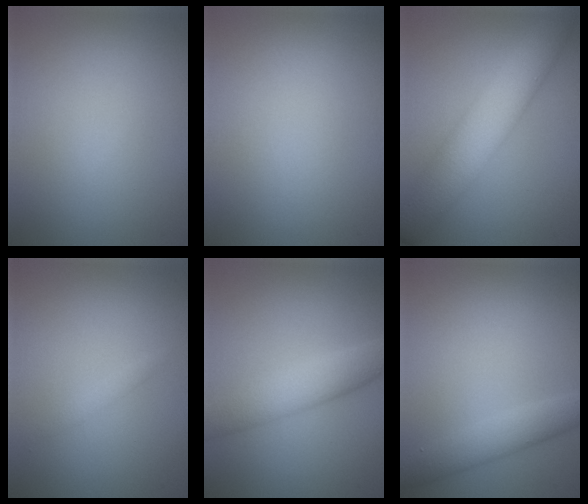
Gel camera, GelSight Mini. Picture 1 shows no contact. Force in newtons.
{"total": 0.0}
{"total": 7.2, "press": 7.2, "slide": 0.3}
{"total": 0.8, "press": 0.8, "slide": 0.0}
{"total": 4.8, "press": 4.8, "slide": 0.3}
{"total": 3.4, "press": 3.4, "slide": 0.1}